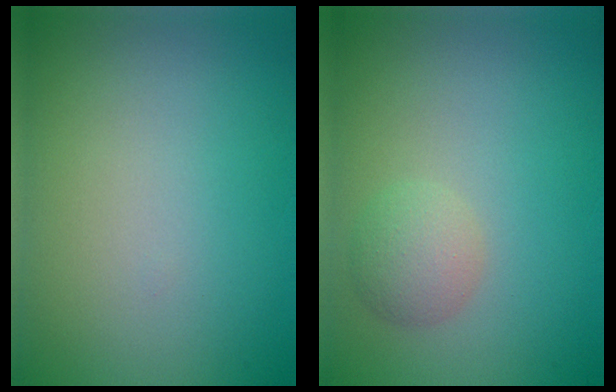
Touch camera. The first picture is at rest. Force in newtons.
{"total": 2.4, "press": 2.4, "slide": 0.1}